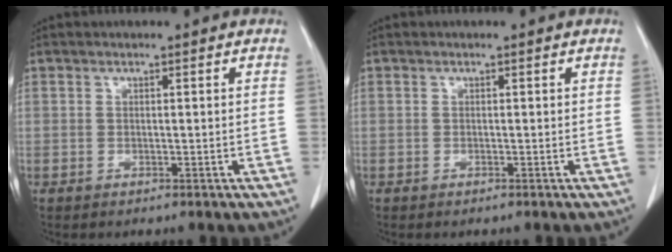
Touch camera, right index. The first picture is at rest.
{"total": 0.0}